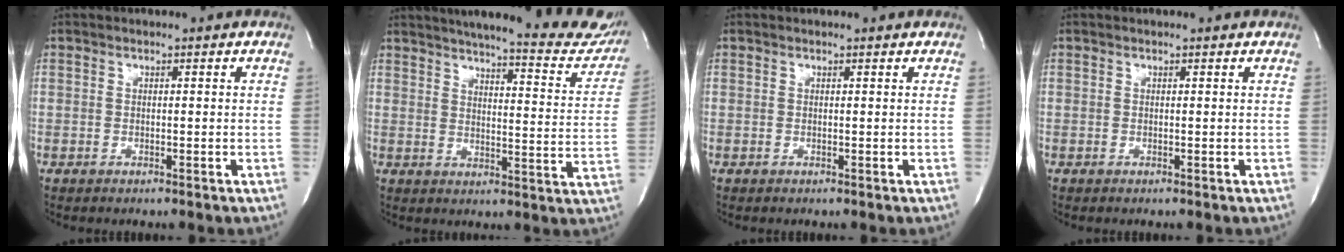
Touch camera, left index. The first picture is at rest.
{"total": 26.1, "force": [23.2, 3.9, 11.4], "torque": [-0.165, -0.064, 0.270]}
{"total": 1.2, "force": [1.2, 0.1, 0.1], "torque": [-0.010, 0.004, 0.011]}
{"total": 0.9, "force": [0.9, 0.2, 0.1], "torque": [-0.009, 0.005, 0.009]}